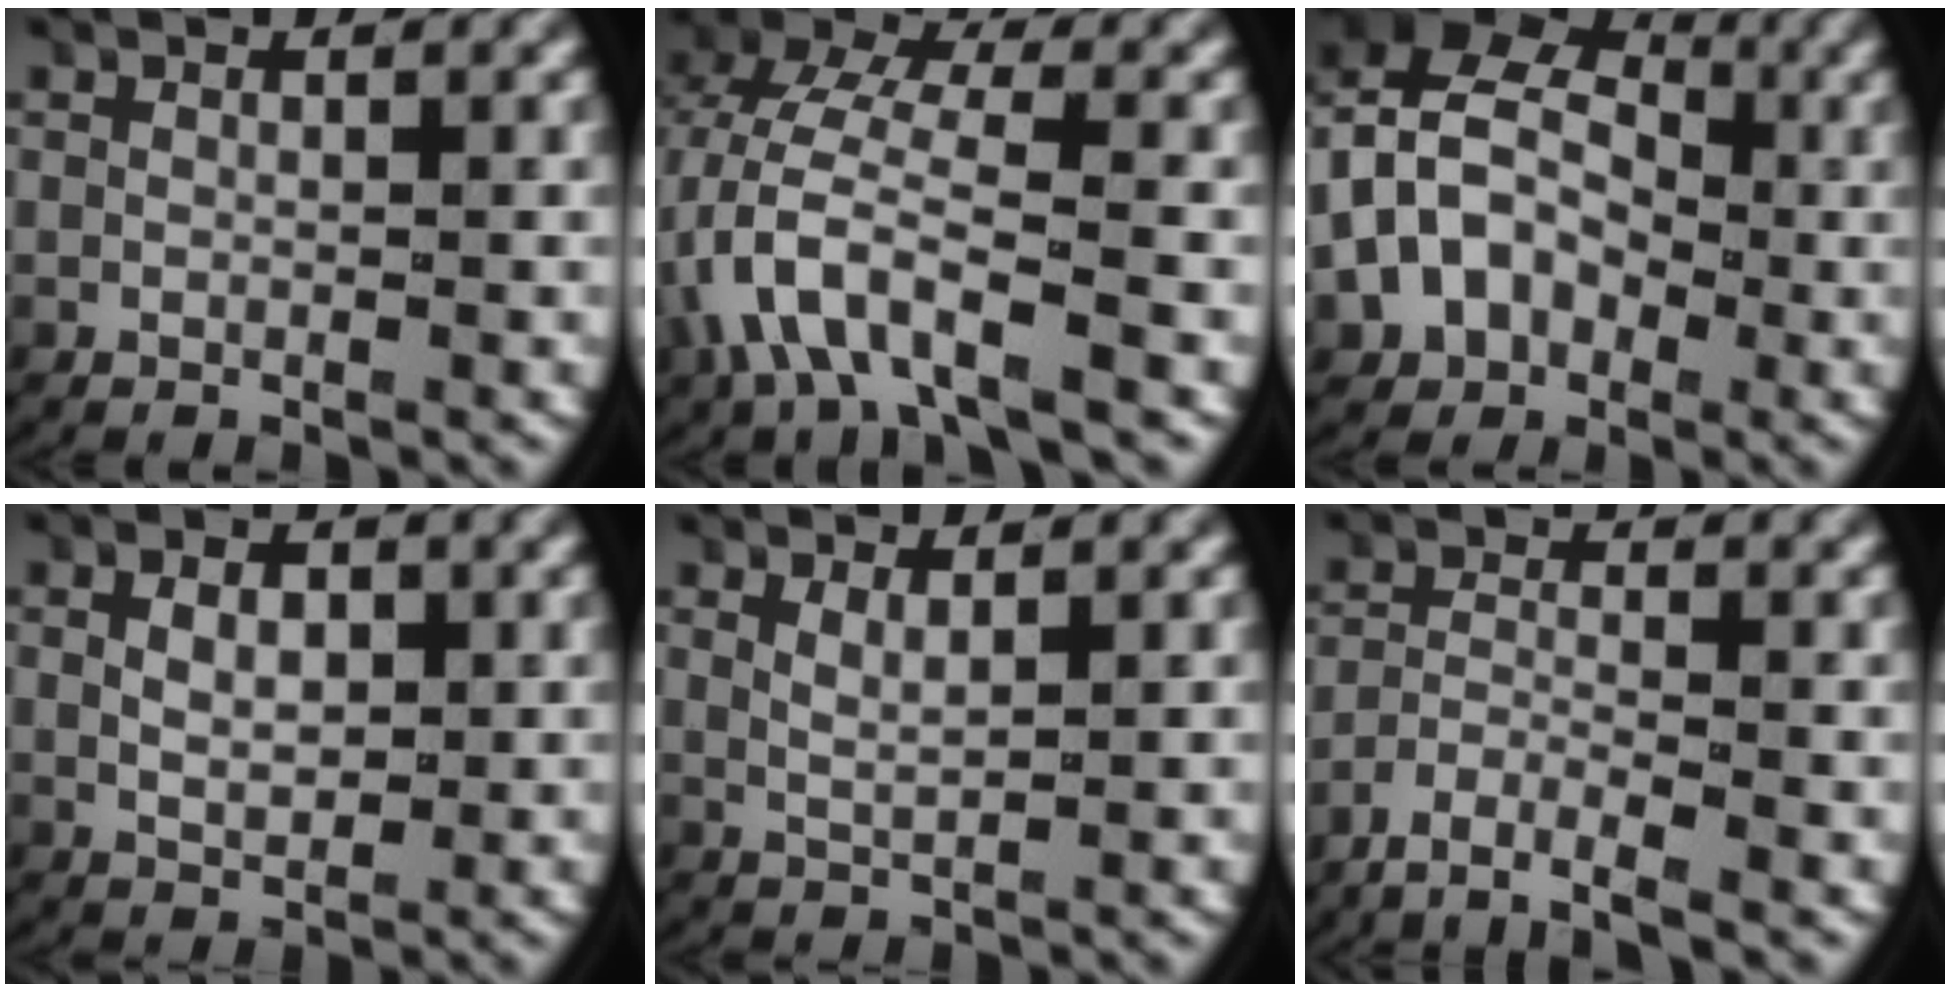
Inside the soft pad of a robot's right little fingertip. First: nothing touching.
{"total": 6.1, "force": [-0.3, 3.4, 5.1], "torque": [-0.130, -0.012, -0.001]}
{"total": 10.3, "force": [1.7, 8.6, 5.3], "torque": [-0.133, -0.004, 0.023]}
{"total": 3.0, "force": [0.5, 2.0, 2.2], "torque": [-0.032, -0.007, 0.017]}
{"total": 1.5, "force": [0.8, 0.3, 1.1], "torque": [-0.028, -0.006, 0.024]}
{"total": 5.8, "force": [-5.1, 1.3, 2.2], "torque": [-0.039, -0.018, -0.082]}